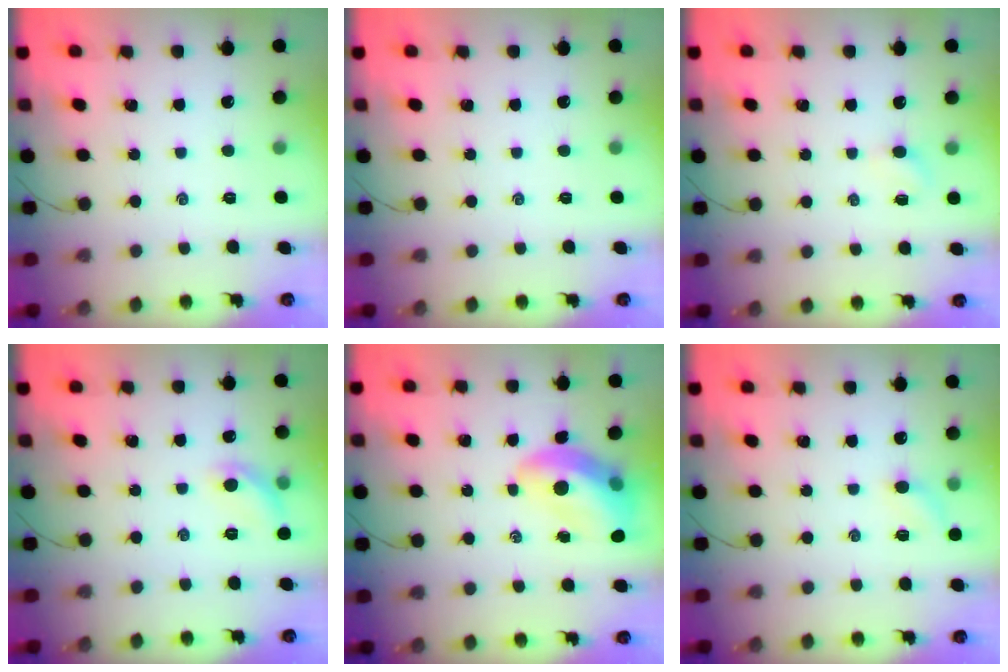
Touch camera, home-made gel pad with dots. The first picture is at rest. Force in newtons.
{"total": 0.0}
{"total": 1.6, "press": 1.5, "slide": 0.6}
{"total": 7.4, "press": 7.3, "slide": 0.9}
{"total": 11.8, "press": 11.3, "slide": 3.3}
{"total": 5.5, "press": 5.4, "slide": 1.2}